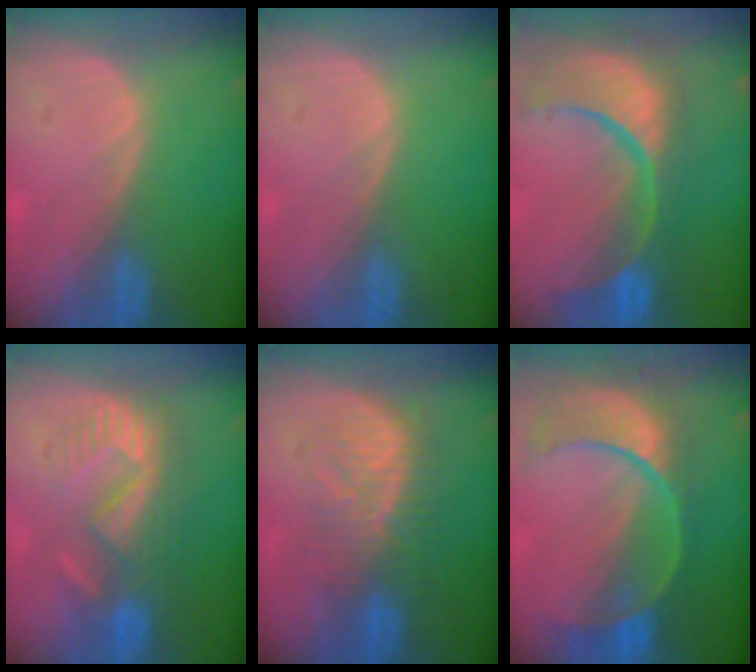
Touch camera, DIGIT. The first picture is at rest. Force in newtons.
{"total": 0.0}
{"total": 14.5, "press": 11.5, "slide": 8.9}
{"total": 8.6, "press": 8.2, "slide": 2.8}
{"total": 8.3, "press": 8.1, "slide": 1.7}
{"total": 11.2, "press": 9.4, "slide": 6.1}